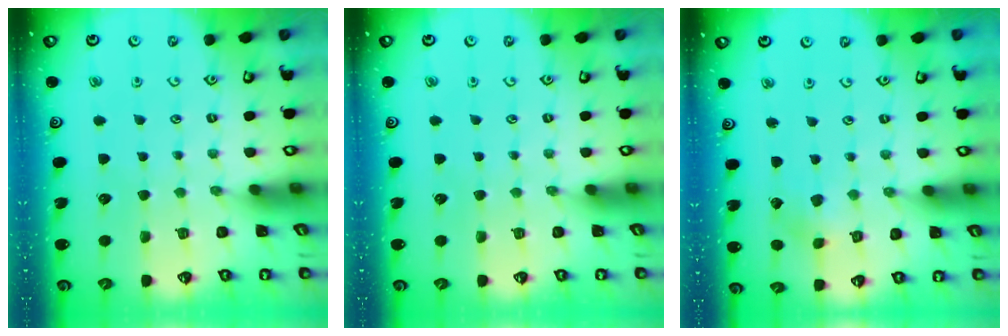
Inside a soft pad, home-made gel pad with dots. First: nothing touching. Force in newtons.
{"total": 0.0}
{"total": 1.8, "press": 1.8, "slide": 0.2}